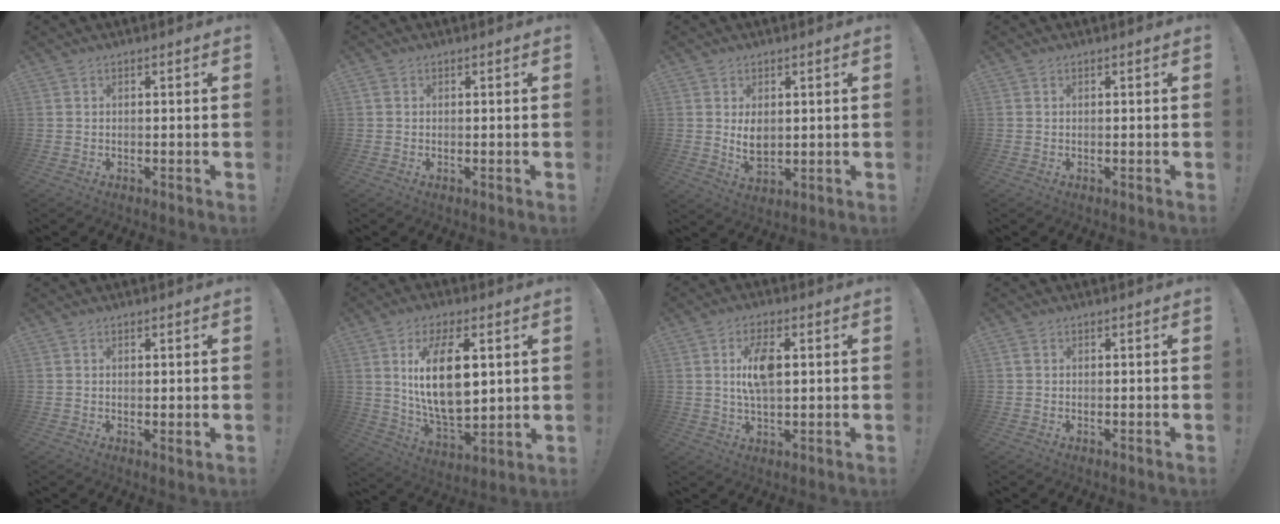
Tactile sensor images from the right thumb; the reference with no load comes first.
{"total": 0.6, "force": [0.0, 0.6, 0.1], "torque": [-0.002, 0.001, 0.001]}
{"total": 5.6, "force": [0.9, 3.6, 4.2], "torque": [-0.052, -0.009, 0.014]}
{"total": 0.0}
{"total": 1.3, "force": [0.6, 0.2, 1.1], "torque": [-0.010, -0.005, 0.009]}
{"total": 17.8, "force": [4.6, 8.4, 15.0], "torque": [-0.276, -0.019, 0.068]}
{"total": 8.8, "force": [1.6, 4.3, 7.4], "torque": [-0.120, 0.000, 0.023]}
{"total": 0.7, "force": [0.1, 0.6, 0.3], "torque": [-0.006, 0.003, 0.001]}